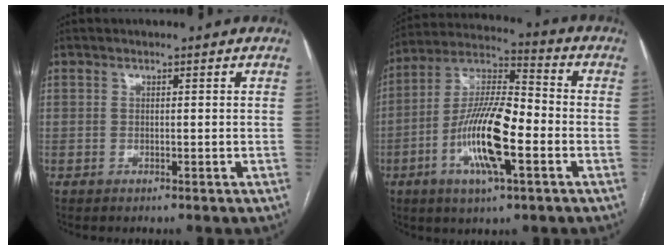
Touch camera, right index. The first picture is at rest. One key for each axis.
{"total": 14.9, "fx": -4.4, "fy": 3.3, "fz": 13.9, "tx": -0.274, "ty": 0.002, "tz": -0.081}